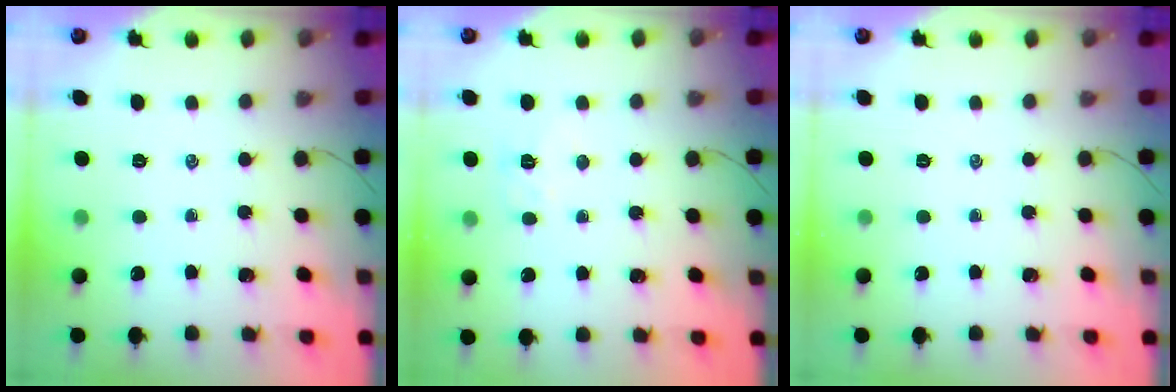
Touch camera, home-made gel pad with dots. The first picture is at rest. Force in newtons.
{"total": 4.9, "press": 4.9, "slide": 0.7}
{"total": 0.0}